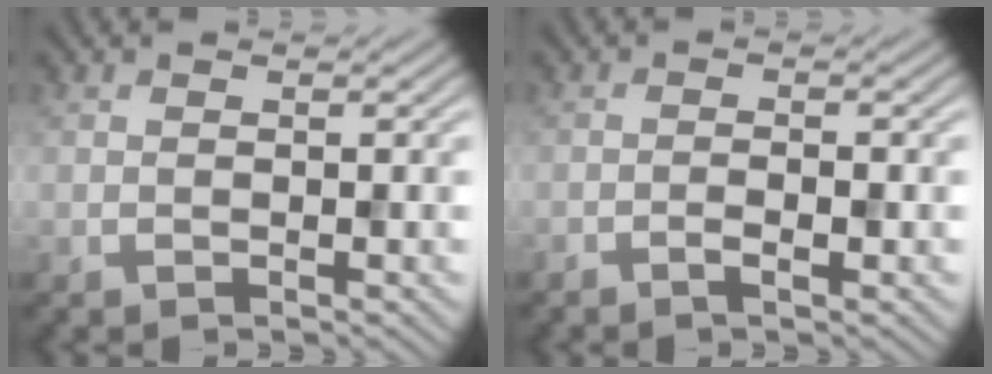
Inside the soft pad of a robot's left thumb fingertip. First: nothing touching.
{"total": 1.6, "force": [-0.9, 0.4, 1.2], "torque": [-0.023, 0.001, -0.018]}